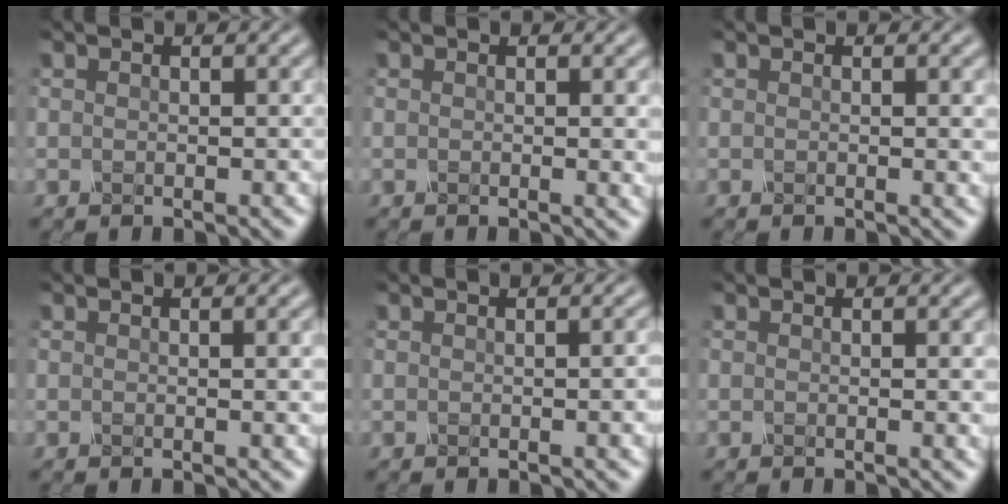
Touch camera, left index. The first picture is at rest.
{"total": 1.7, "force": [0.2, 0.6, 1.5], "torque": [-0.013, 0.001, -0.002]}
{"total": 1.5, "force": [0.1, 0.5, 1.4], "torque": [-0.011, 0.001, -0.003]}
{"total": 2.1, "force": [0.2, 0.7, 1.9], "torque": [-0.016, 0.002, 0.000]}
{"total": 3.0, "force": [-0.2, 1.1, 2.8], "torque": [-0.017, 0.011, -0.004]}
{"total": 1.8, "force": [0.0, 0.6, 1.7], "torque": [-0.014, 0.001, -0.004]}